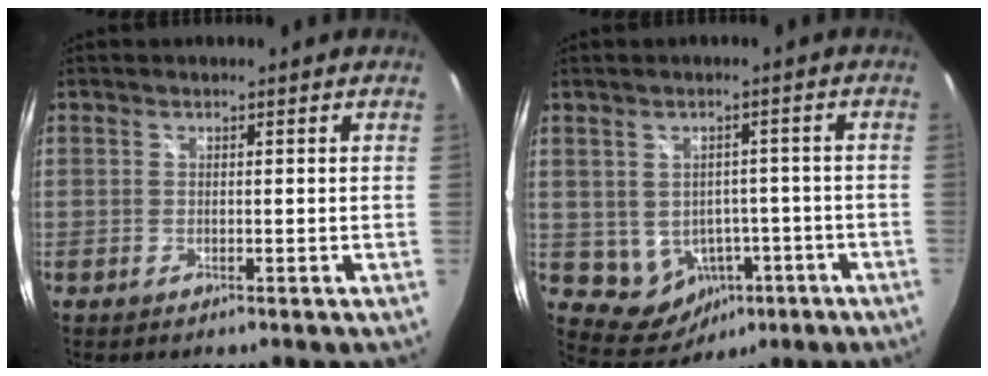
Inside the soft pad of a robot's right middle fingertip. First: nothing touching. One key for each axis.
{"total": 8.9, "fx": -3.0, "fy": 7.6, "fz": 3.5, "tx": -0.085, "ty": 0.002, "tz": -0.018}